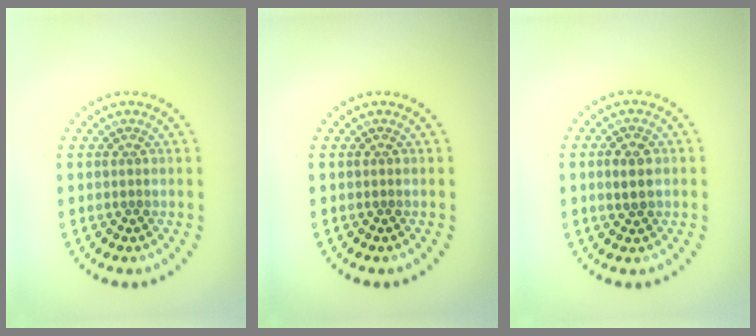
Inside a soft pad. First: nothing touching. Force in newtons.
{"total": 0.0}
{"total": 1.8, "press": 1.8, "slide": 0.1}